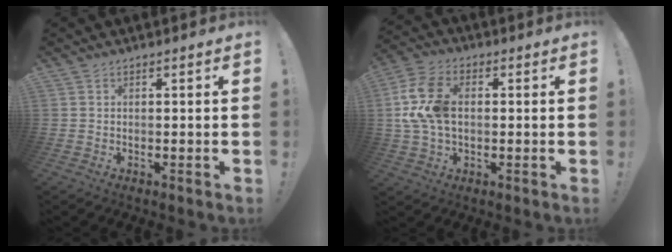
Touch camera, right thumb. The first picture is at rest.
{"total": 13.2, "force": [0.9, 8.9, 9.7], "torque": [-0.193, 0.002, 0.021]}